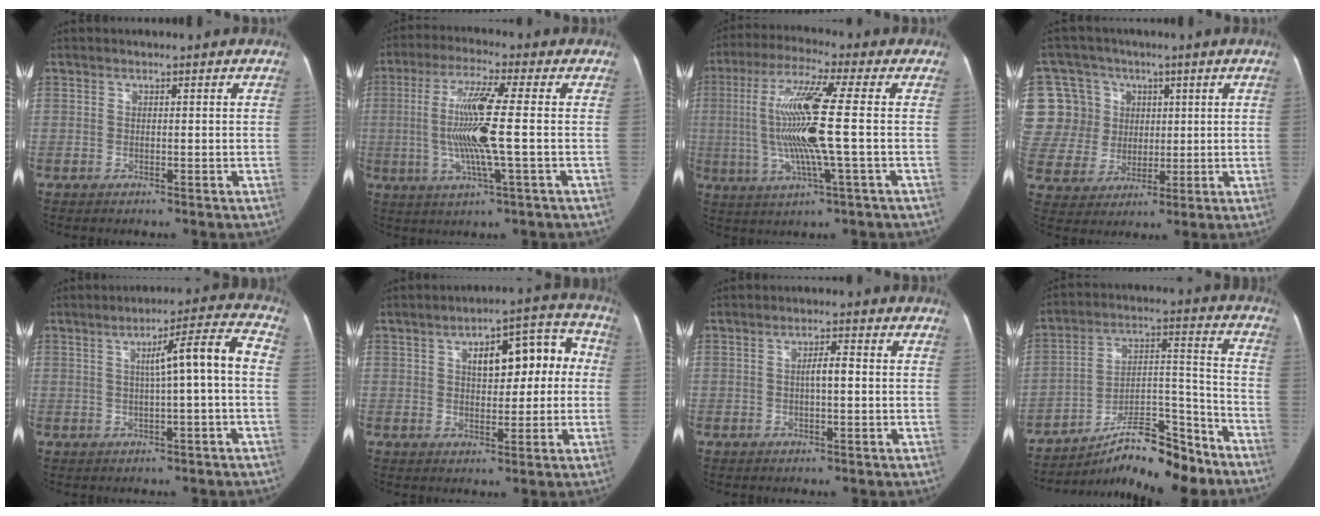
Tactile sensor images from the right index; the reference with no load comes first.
{"total": 11.0, "force": [-0.5, 0.1, 11.0], "torque": [-0.225, 0.001, -0.014]}
{"total": 13.4, "force": [-0.2, -0.2, 13.4], "torque": [-0.274, 0.005, -0.008]}
{"total": 15.6, "force": [4.2, 14.2, 4.9], "torque": [-0.154, 0.058, 0.099]}
{"total": 8.2, "force": [0.3, -0.1, 8.2], "torque": [-0.121, 0.024, 0.004]}
{"total": 10.7, "force": [1.5, 4.9, 9.4], "torque": [-0.116, 0.051, 0.025]}
{"total": 2.8, "force": [-0.1, 0.6, 2.8], "torque": [-0.048, 0.009, -0.001]}
{"total": 15.5, "force": [-12.7, 3.6, 8.1], "torque": [-0.116, 0.042, -0.204]}